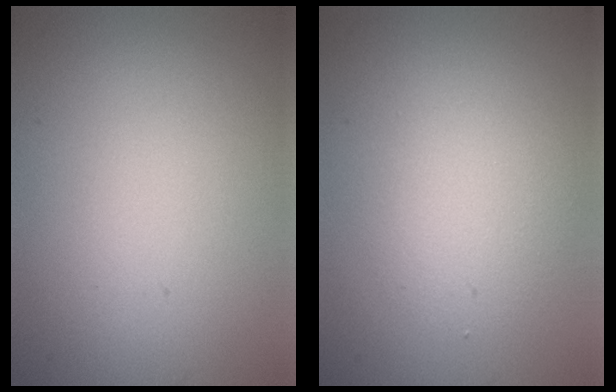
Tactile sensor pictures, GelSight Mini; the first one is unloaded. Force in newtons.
{"total": 2.9, "press": 2.9, "slide": 0.2}